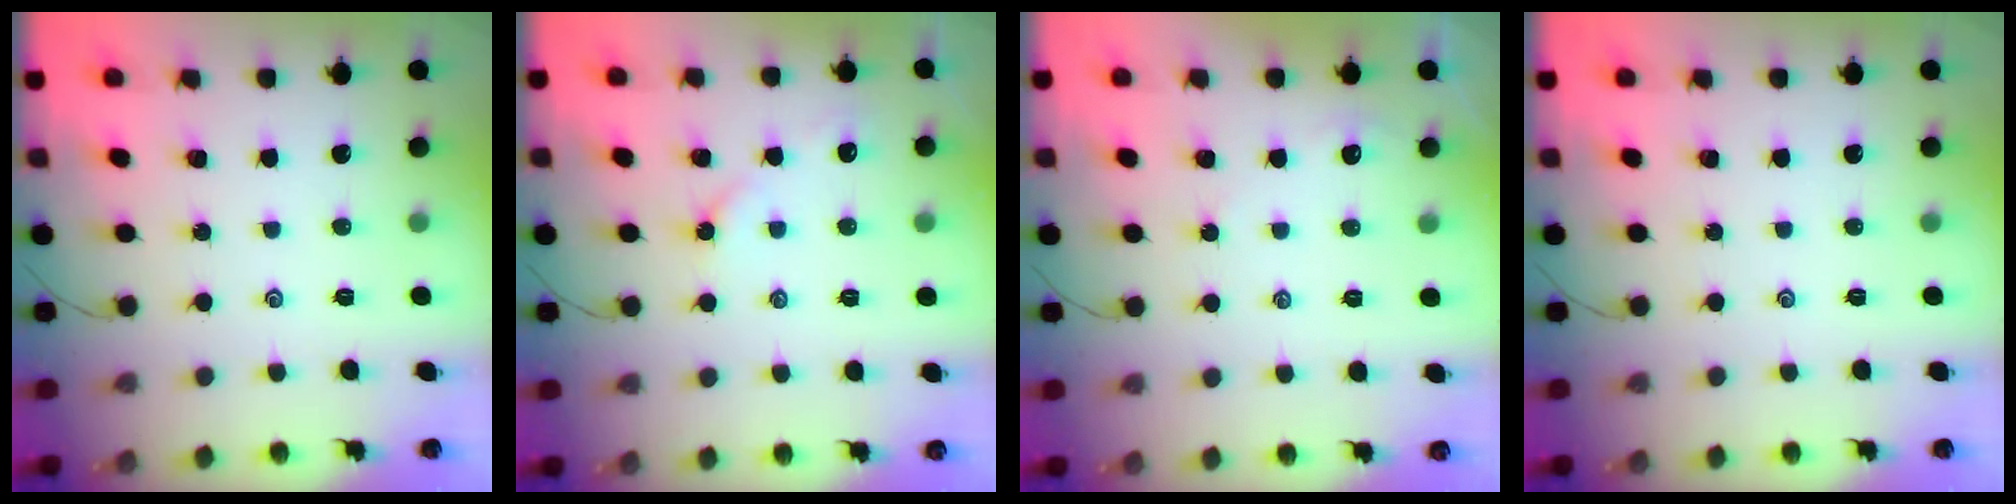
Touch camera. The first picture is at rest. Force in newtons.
{"total": 2.2, "press": 2.1, "slide": 0.6}
{"total": 1.4, "press": 1.4, "slide": 0.2}
{"total": 0.0}